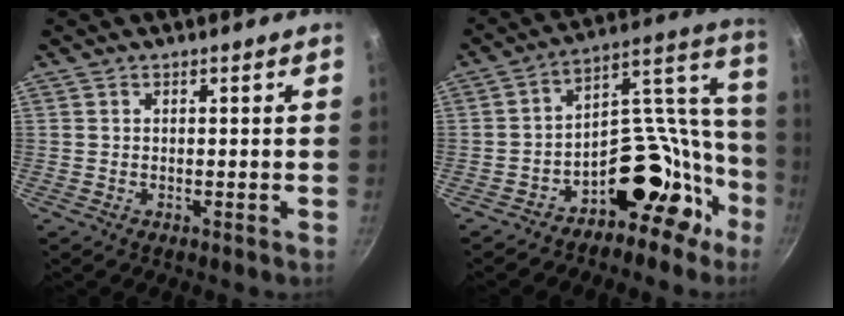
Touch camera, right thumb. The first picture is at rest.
{"total": 19.0, "force": [-10.6, 12.6, 9.5], "torque": [-0.018, 0.141, -0.168]}